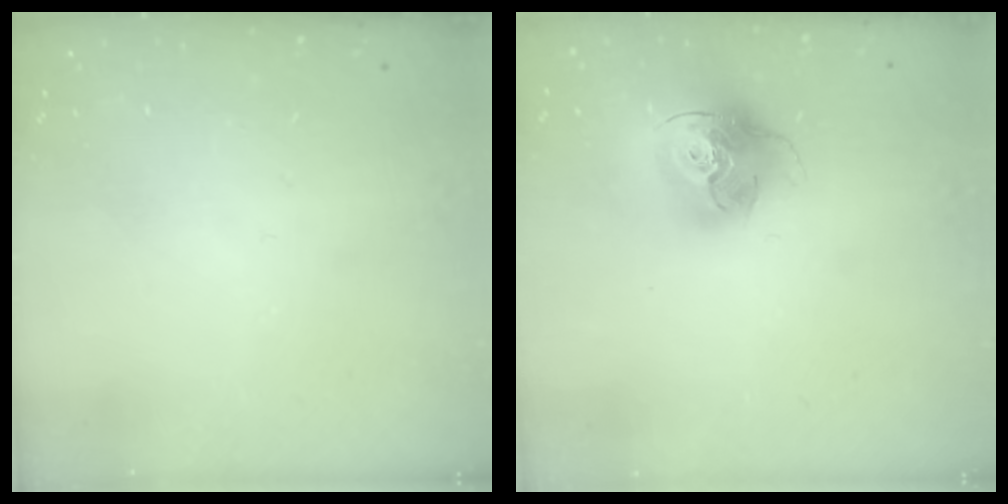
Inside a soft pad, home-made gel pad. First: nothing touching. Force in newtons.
{"total": 16.1, "press": 16.0, "slide": 1.6}